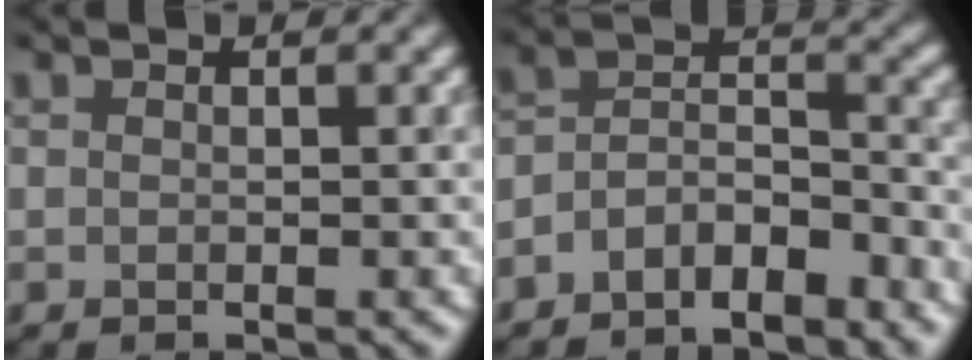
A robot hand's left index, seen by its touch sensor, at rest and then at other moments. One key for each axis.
{"total": 5.4, "fx": -3.7, "fy": 2.6, "fz": 3.0, "tx": -0.045, "ty": 0.007, "tz": -0.072}